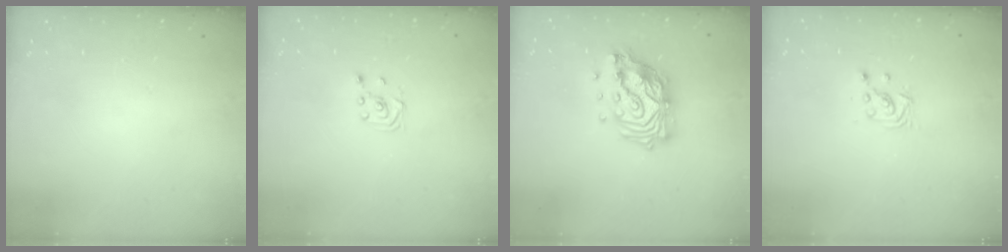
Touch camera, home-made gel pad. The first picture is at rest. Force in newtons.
{"total": 1.9, "press": 1.7, "slide": 0.8}
{"total": 15.2, "press": 15.1, "slide": 2.0}
{"total": 3.0, "press": 2.9, "slide": 0.5}